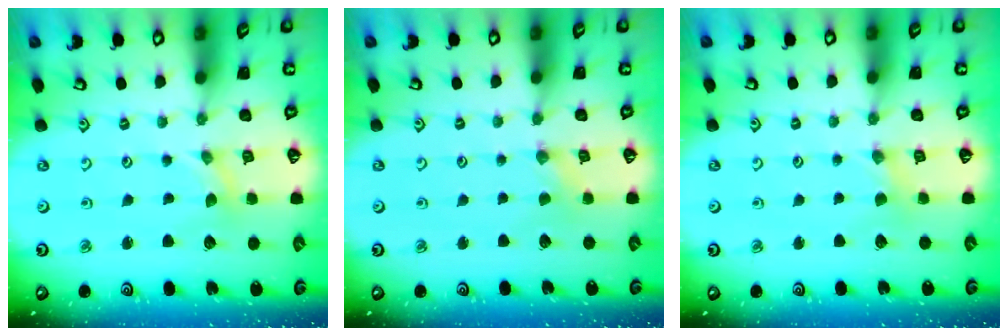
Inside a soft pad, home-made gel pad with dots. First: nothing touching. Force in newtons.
{"total": 0.0}
{"total": 1.8, "press": 1.8, "slide": 0.4}